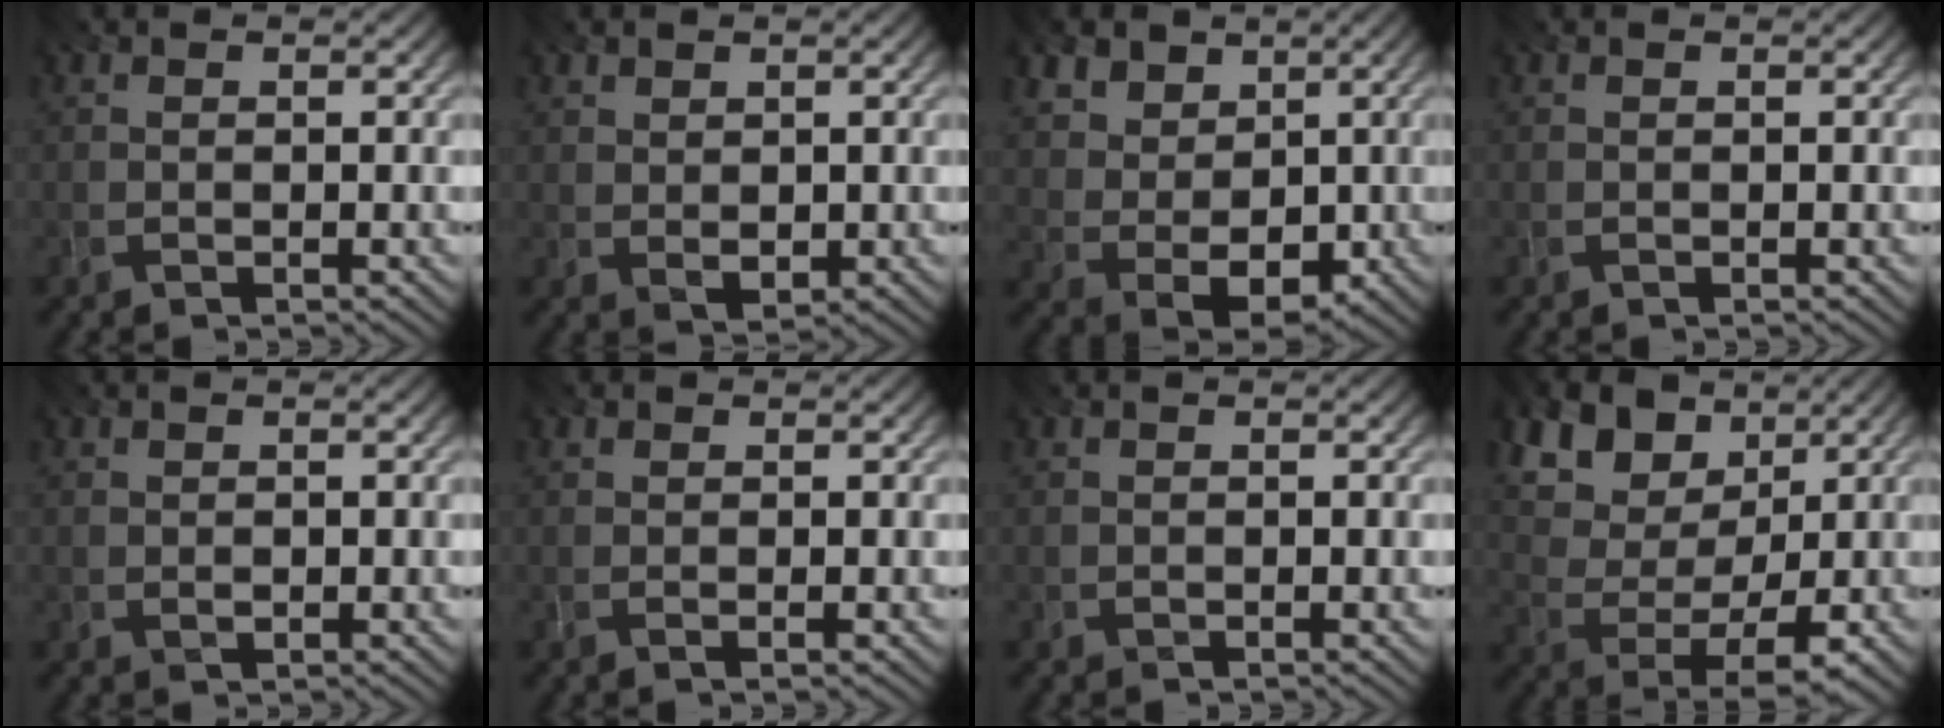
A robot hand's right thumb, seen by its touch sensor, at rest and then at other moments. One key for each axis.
{"total": 2.2, "fx": 1.0, "fy": 1.6, "fz": 1.1, "tx": -0.026, "ty": -0.005, "tz": 0.019}
{"total": 7.6, "fx": 2.3, "fy": 6.1, "fz": 4.1, "tx": -0.107, "ty": -0.003, "tz": 0.041}
{"total": 0.0}
{"total": 0.7, "fx": 0.3, "fy": 0.4, "fz": 0.4, "tx": -0.008, "ty": -0.002, "tz": 0.007}
{"total": 0.6, "fx": 0.2, "fy": 0.1, "fz": 0.5, "tx": -0.008, "ty": 0.001, "tz": 0.002}
{"total": 0.0}
{"total": 10.2, "fx": 5.2, "fy": 6.3, "fz": 6.2, "tx": -0.141, "ty": 0.023, "tz": 0.075}